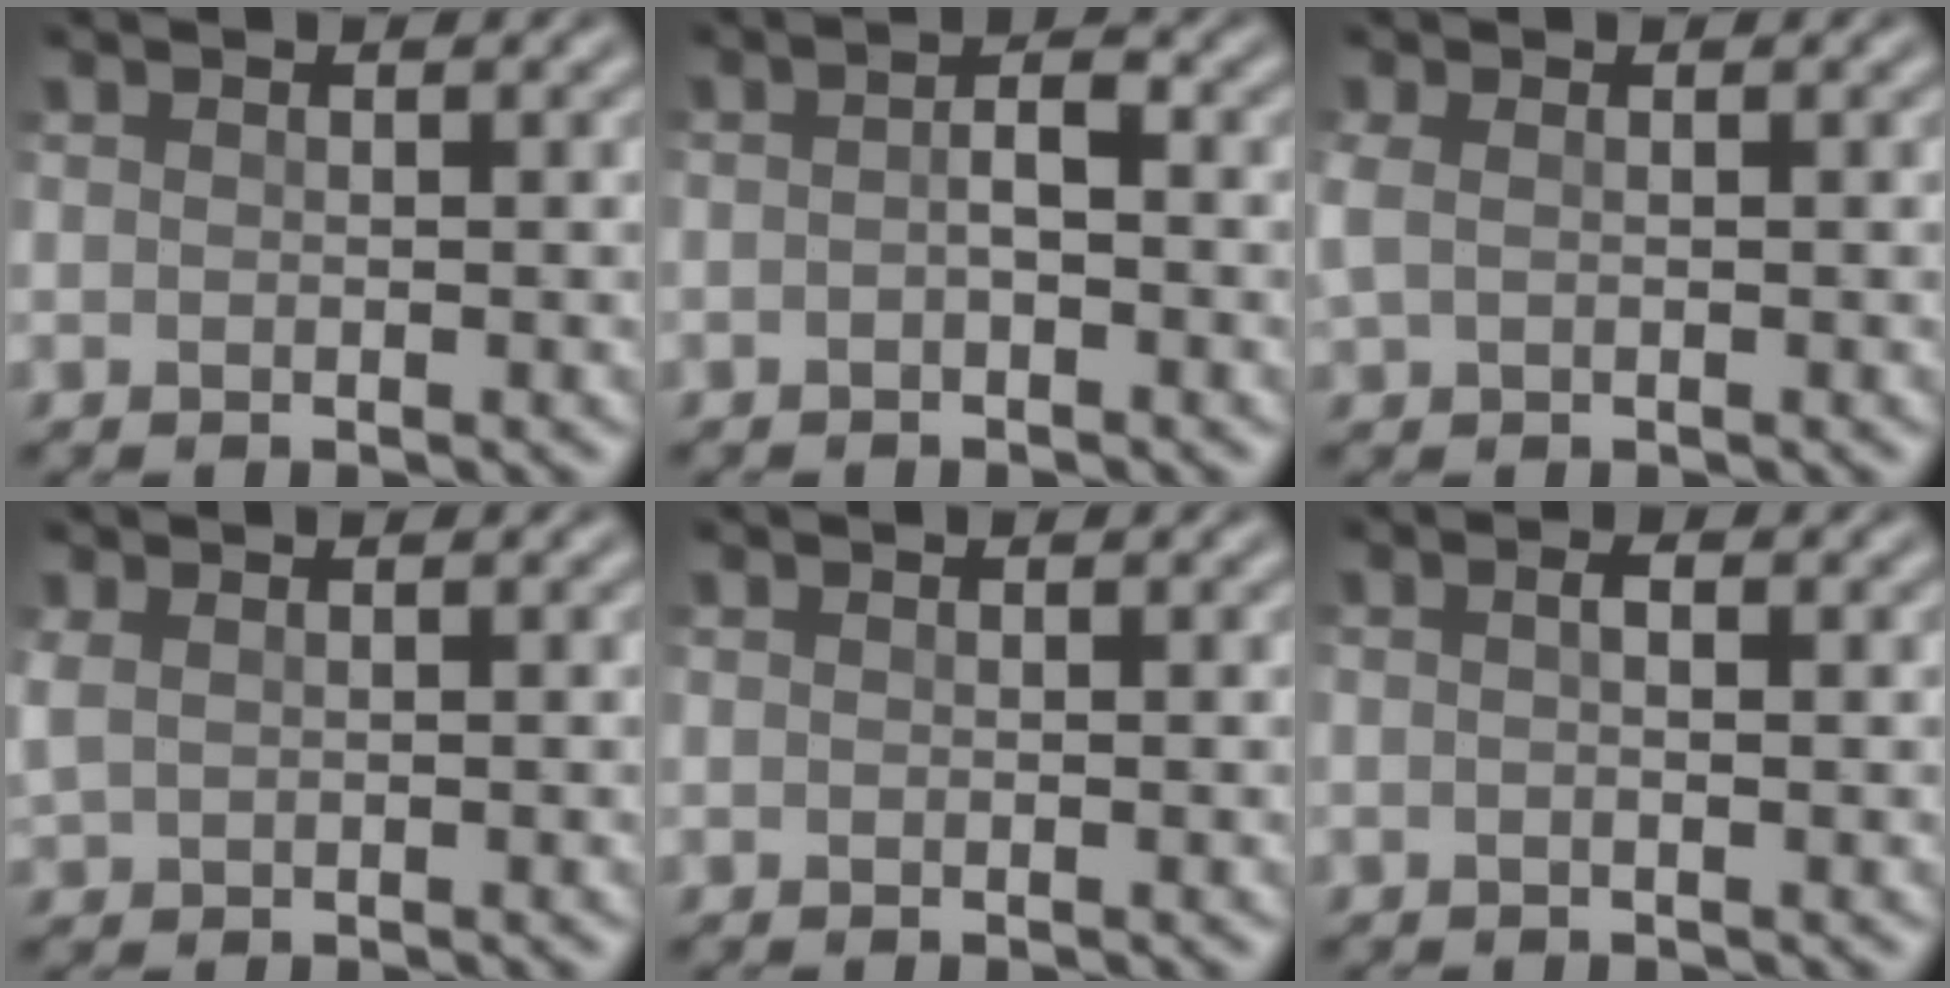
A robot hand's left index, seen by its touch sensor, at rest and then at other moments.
{"total": 1.8, "force": [-0.6, 0.7, 1.6], "torque": [-0.032, 0.004, -0.016]}
{"total": 1.4, "force": [0.3, 0.8, 1.1], "torque": [-0.033, 0.000, 0.005]}
{"total": 1.3, "force": [0.6, 0.6, 1.0], "torque": [-0.030, 0.002, 0.015]}
{"total": 0.0}
{"total": 1.2, "force": [0.0, 0.3, 1.2], "torque": [-0.017, -0.008, -0.005]}